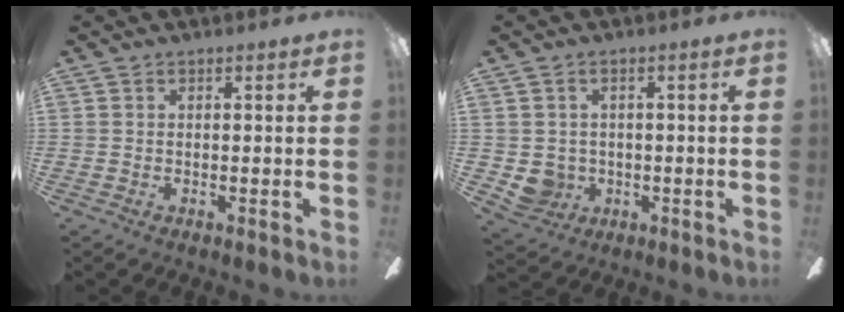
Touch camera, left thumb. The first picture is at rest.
{"total": 4.4, "force": [0.0, 4.2, 1.4], "torque": [-0.055, 0.001, -0.001]}